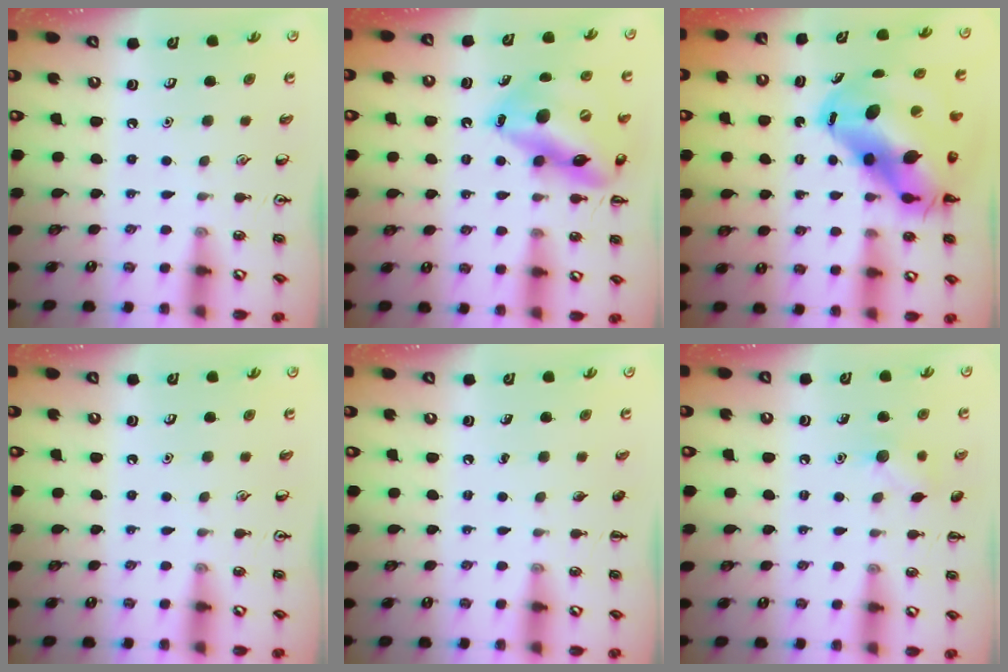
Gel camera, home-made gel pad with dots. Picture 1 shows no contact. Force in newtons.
{"total": 17.9, "press": 17.6, "slide": 3.5}
{"total": 15.8, "press": 15.2, "slide": 4.2}
{"total": 0.0}
{"total": 0.0}
{"total": 8.5, "press": 8.3, "slide": 1.7}